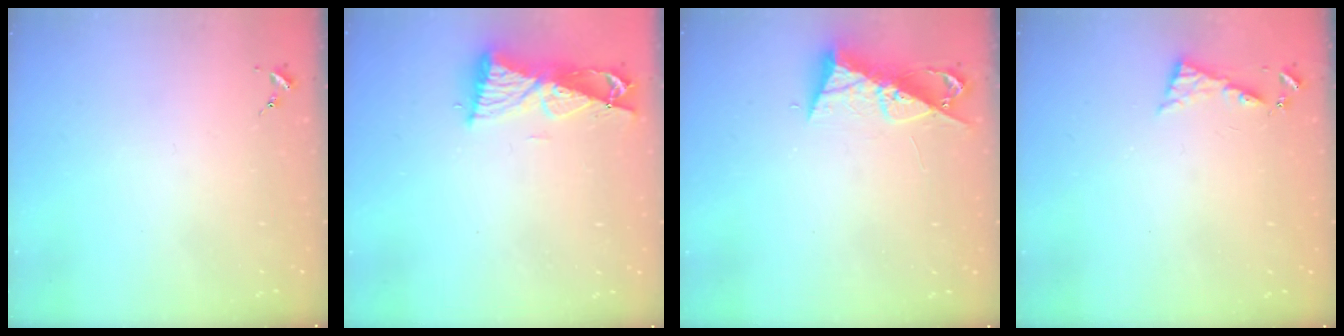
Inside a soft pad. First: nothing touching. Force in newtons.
{"total": 8.7, "press": 8.7, "slide": 0.9}
{"total": 9.2, "press": 9.2, "slide": 0.6}
{"total": 6.4, "press": 6.4, "slide": 0.5}